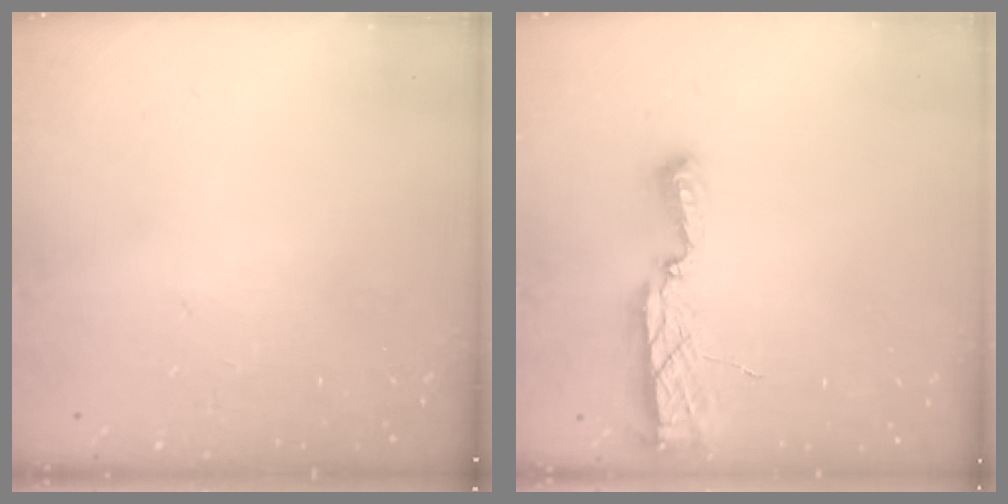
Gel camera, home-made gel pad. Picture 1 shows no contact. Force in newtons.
{"total": 8.1, "press": 8.0, "slide": 0.5}